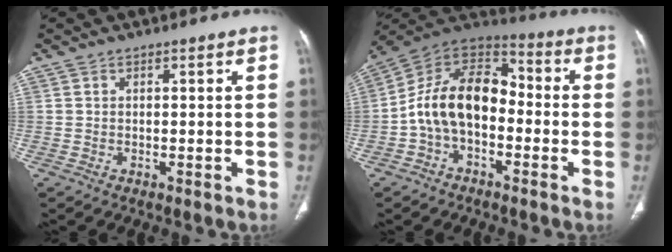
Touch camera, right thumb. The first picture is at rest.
{"total": 14.7, "force": [-2.6, 9.5, 10.9], "torque": [-0.172, 0.059, -0.058]}